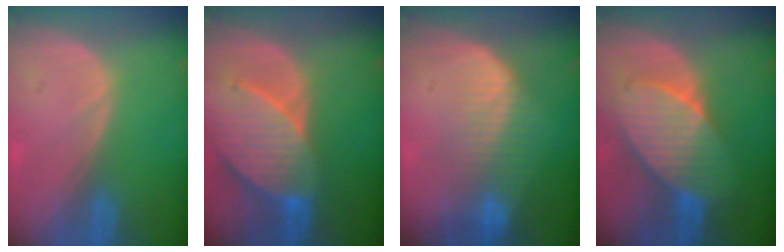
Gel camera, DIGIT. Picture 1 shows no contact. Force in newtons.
{"total": 9.8, "press": 8.8, "slide": 4.3}
{"total": 7.5, "press": 6.7, "slide": 3.4}
{"total": 8.3, "press": 8.3, "slide": 0.3}